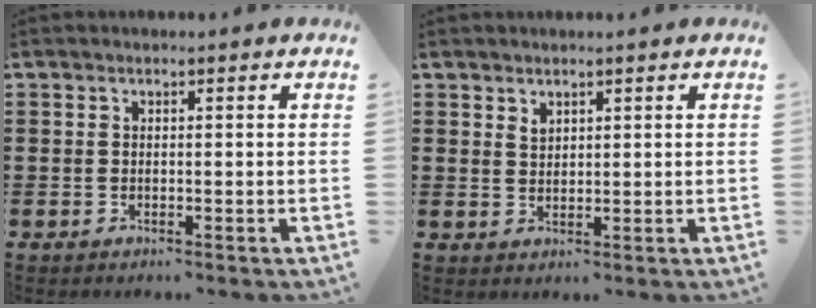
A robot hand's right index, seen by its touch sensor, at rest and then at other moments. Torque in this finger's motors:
{"motor_torque": [0.12, -0.03, 0.04, 0.02]}